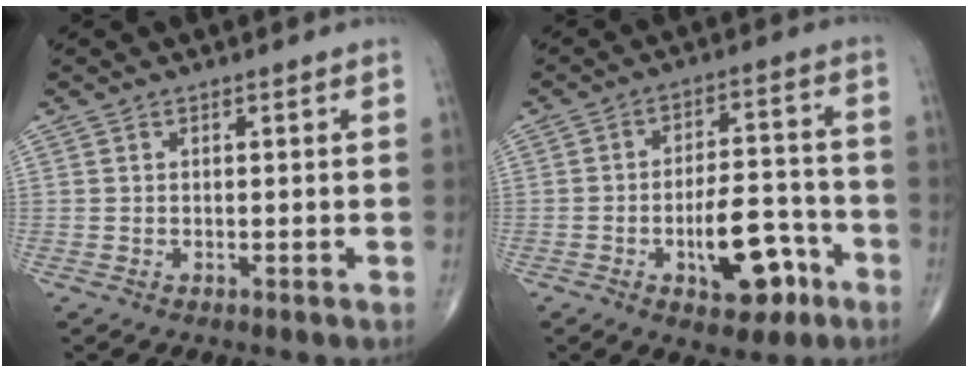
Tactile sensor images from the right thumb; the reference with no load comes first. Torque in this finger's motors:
{"motor_torque": [2.41, 2.15, 0.75, -0.99, 0.22]}